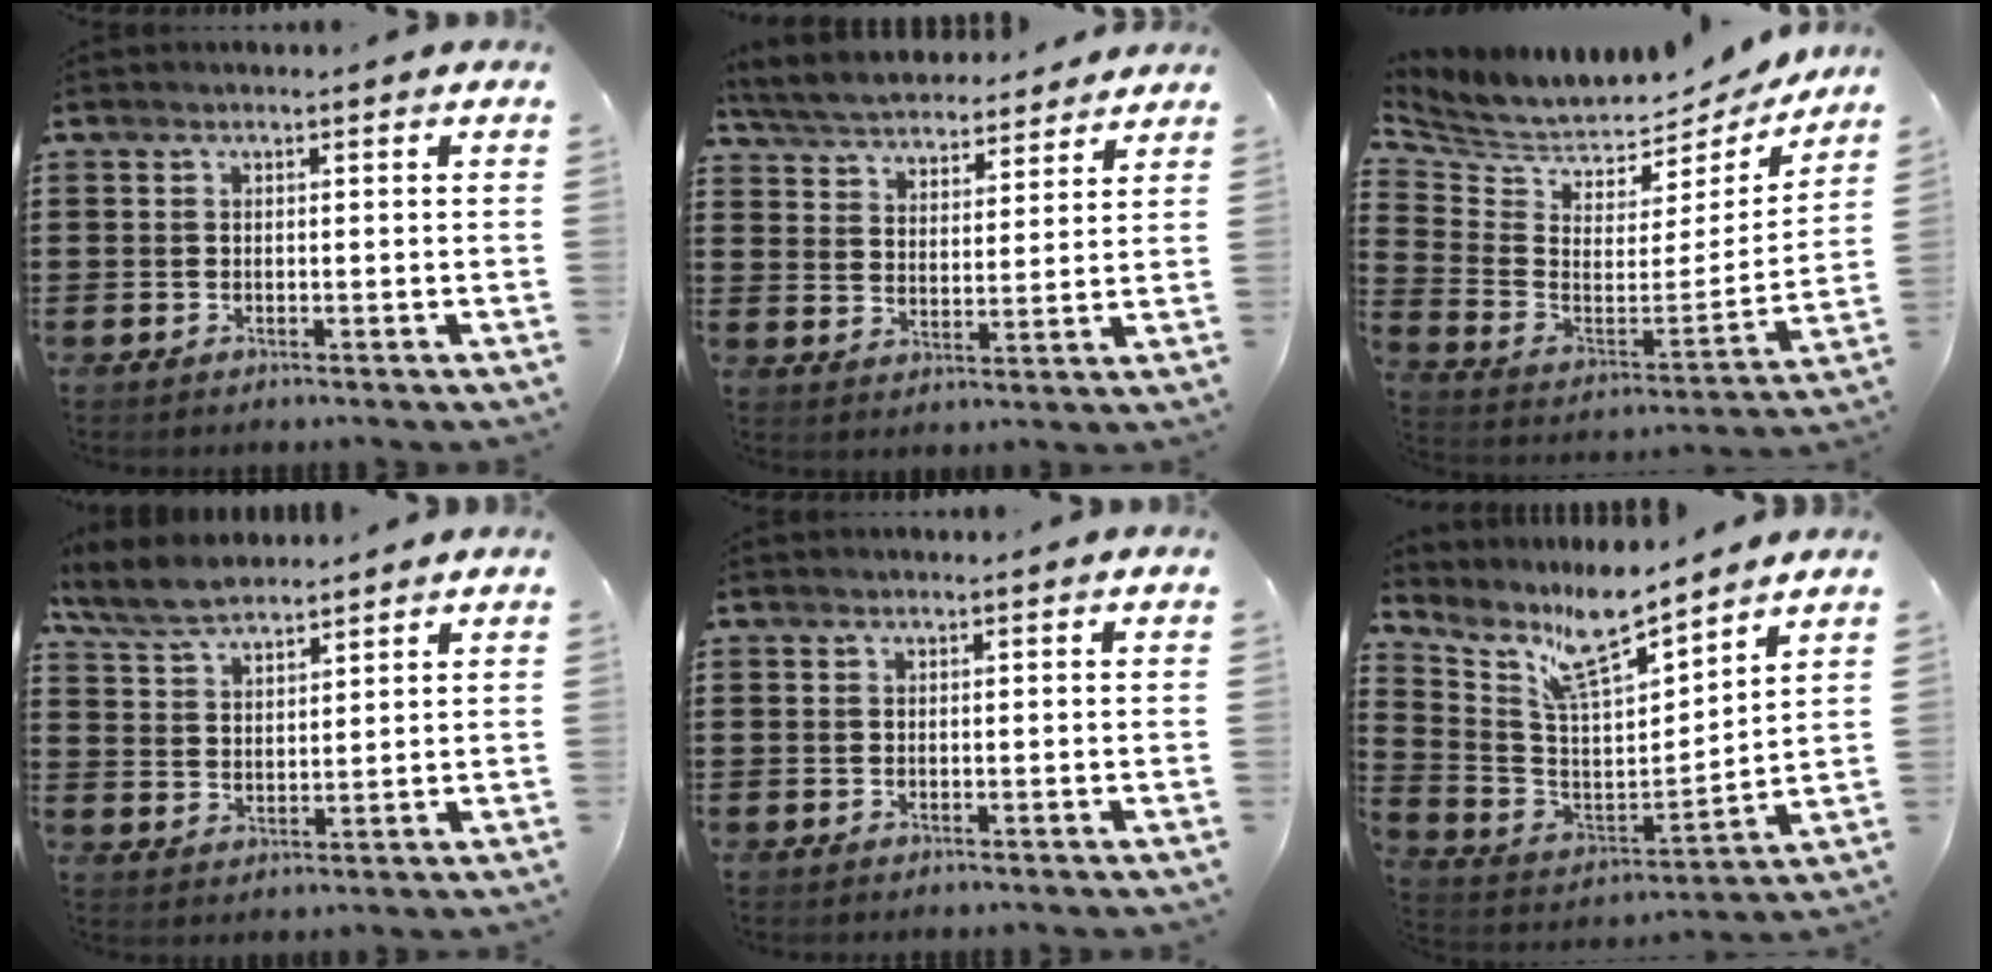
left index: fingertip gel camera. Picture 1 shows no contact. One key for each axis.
{"total": 5.3, "fx": 5.3, "fy": 0.6, "fz": 0.6, "tx": -0.038, "ty": -0.030, "tz": 0.092}
{"total": 4.7, "fx": 4.2, "fy": 1.9, "fz": 0.7, "tx": -0.044, "ty": -0.048, "tz": 0.071}
{"total": 6.2, "fx": 5.6, "fy": 1.5, "fz": 2.1, "tx": -0.060, "ty": -0.008, "tz": 0.107}
{"total": 0.0}
{"total": 11.2, "fx": 9.0, "fy": 2.6, "fz": 6.1, "tx": -0.150, "ty": -0.053, "tz": 0.158}